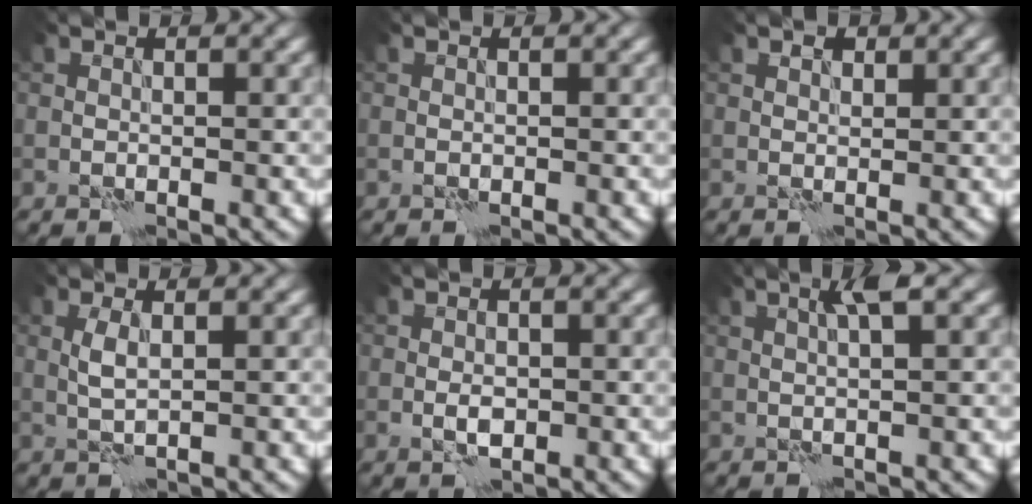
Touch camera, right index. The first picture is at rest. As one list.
[{"total": 0.0}, {"total": 0.9, "force": [0.6, 0.5, 0.4], "torque": [-0.005, 0.002, 0.009]}, {"total": 1.6, "force": [0.3, 0.4, 1.6], "torque": [-0.038, 0.005, 0.006]}, {"total": 1.3, "force": [-0.3, 0.7, 1.1], "torque": [-0.020, 0.003, -0.006]}, {"total": 2.4, "force": [1.1, 0.0, 2.1], "torque": [-0.040, 0.007, 0.018]}]